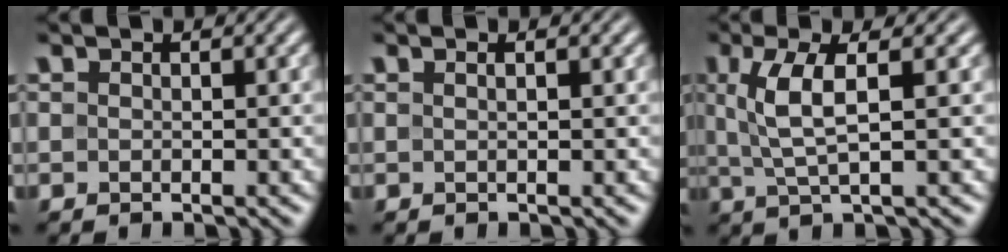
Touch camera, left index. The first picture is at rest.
{"total": 1.2, "force": [0.5, 0.4, 1.0], "torque": [-0.007, -0.001, -0.001]}
{"total": 4.1, "force": [1.0, 0.9, 3.9], "torque": [-0.088, 0.003, 0.024]}